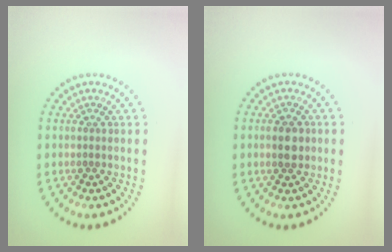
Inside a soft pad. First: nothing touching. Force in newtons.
{"total": 2.6, "press": 2.6, "slide": 0.1}